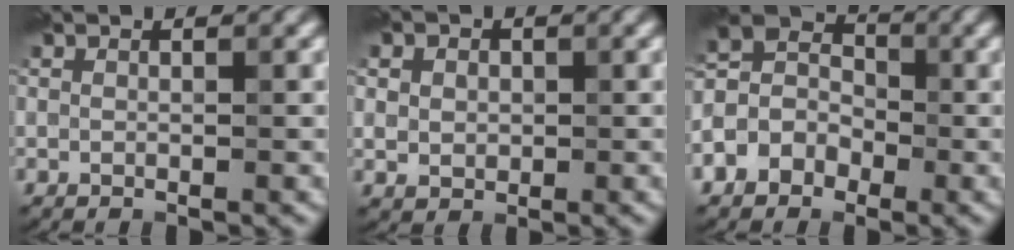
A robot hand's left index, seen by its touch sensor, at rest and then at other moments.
{"total": 3.4, "force": [1.1, 2.7, 1.6], "torque": [-0.029, 0.015, 0.007]}
{"total": 5.1, "force": [-2.1, 4.1, 2.2], "torque": [-0.022, 0.011, -0.051]}